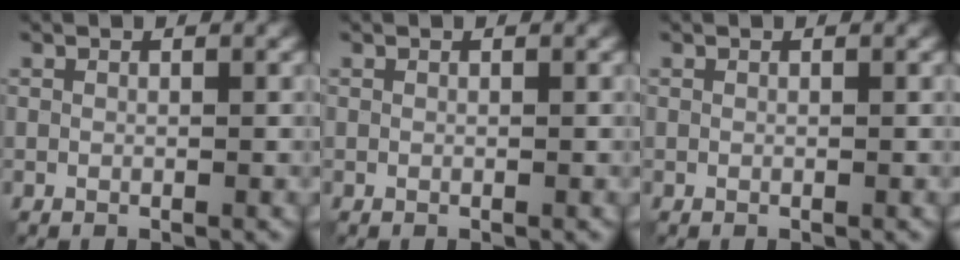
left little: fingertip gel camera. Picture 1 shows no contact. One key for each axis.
{"total": 0.0}
{"total": 0.0}